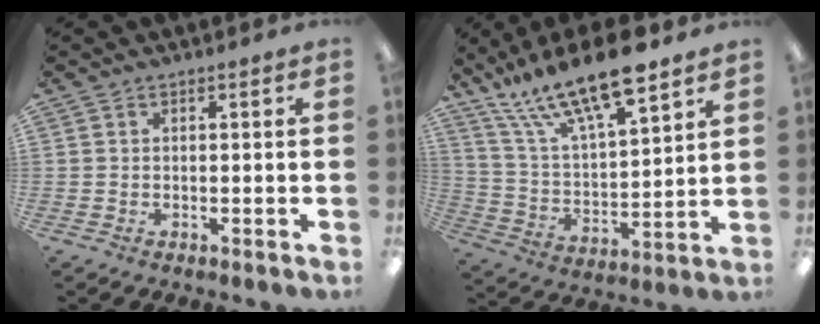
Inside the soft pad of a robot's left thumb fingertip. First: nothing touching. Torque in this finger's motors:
{"motor_torque": [0.40, 0.32, 1.43, -1.34, 0.14]}